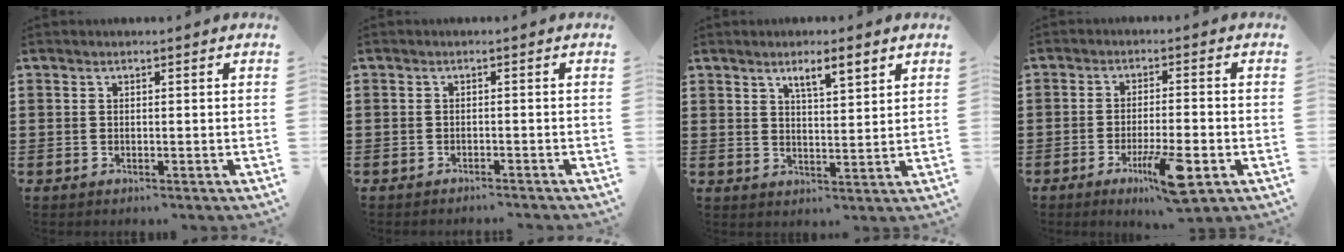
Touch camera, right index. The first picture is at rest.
{"total": 1.1, "force": [-1.1, 0.0, 0.0], "torque": [-0.003, 0.001, -0.024]}
{"total": 3.8, "force": [2.5, 0.7, 2.8], "torque": [-0.052, 0.001, 0.040]}
{"total": 8.2, "force": [-3.7, 1.2, 7.2], "torque": [-0.139, -0.014, -0.064]}